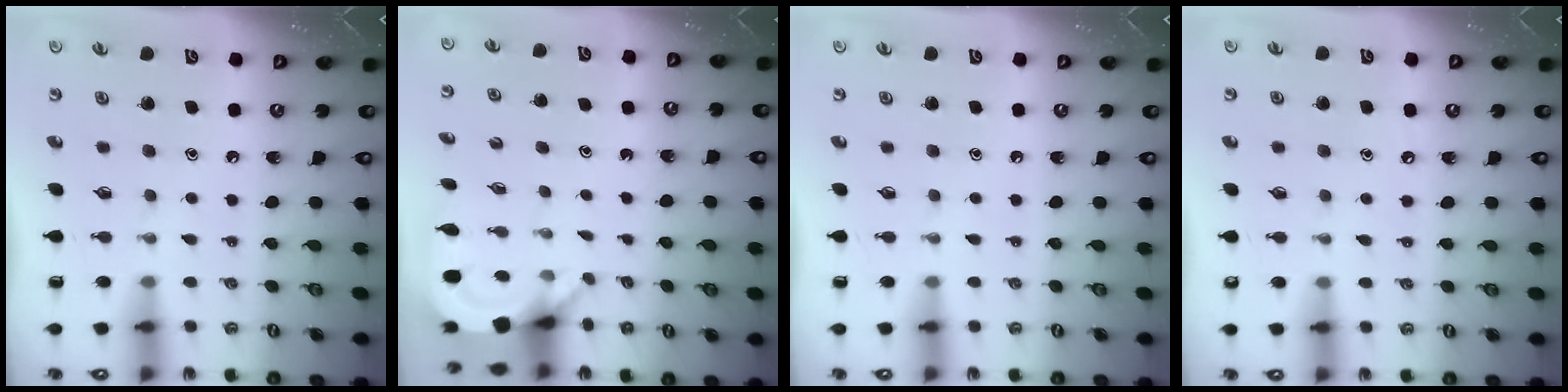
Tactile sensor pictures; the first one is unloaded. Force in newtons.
{"total": 3.9, "press": 3.8, "slide": 0.3}
{"total": 0.0}
{"total": 2.7, "press": 2.7, "slide": 0.3}